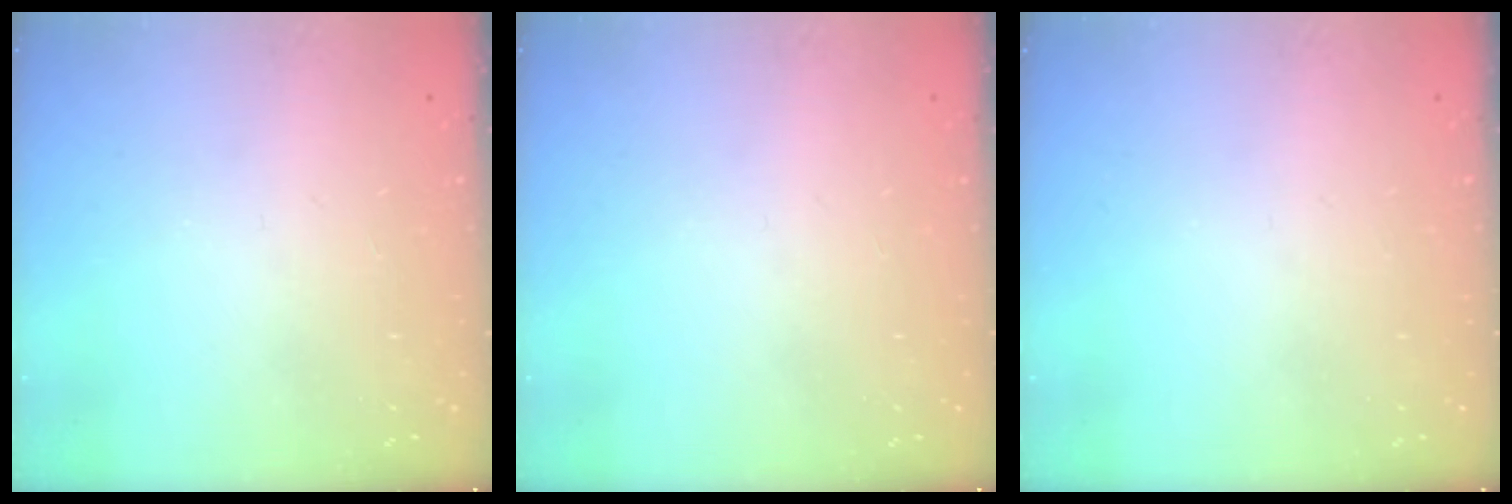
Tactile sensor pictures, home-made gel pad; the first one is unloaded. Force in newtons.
{"total": 0.0}
{"total": 0.0}